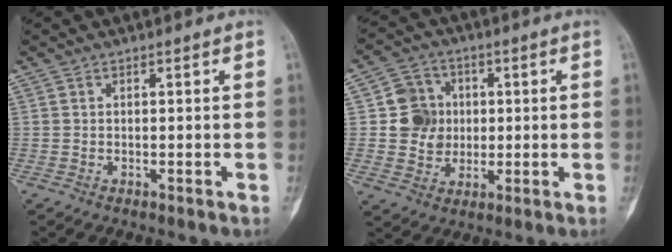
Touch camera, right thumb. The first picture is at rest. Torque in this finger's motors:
{"motor_torque": [-0.02, 1.11, 0.51, -0.31, 0.06]}